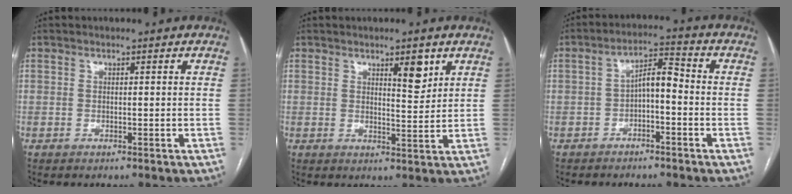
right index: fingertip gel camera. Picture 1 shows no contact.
{"total": 4.5, "force": [2.6, 1.1, 3.5], "torque": [-0.050, -0.009, 0.039]}
{"total": 5.1, "force": [-1.2, 1.8, 4.6], "torque": [-0.081, 0.025, -0.022]}